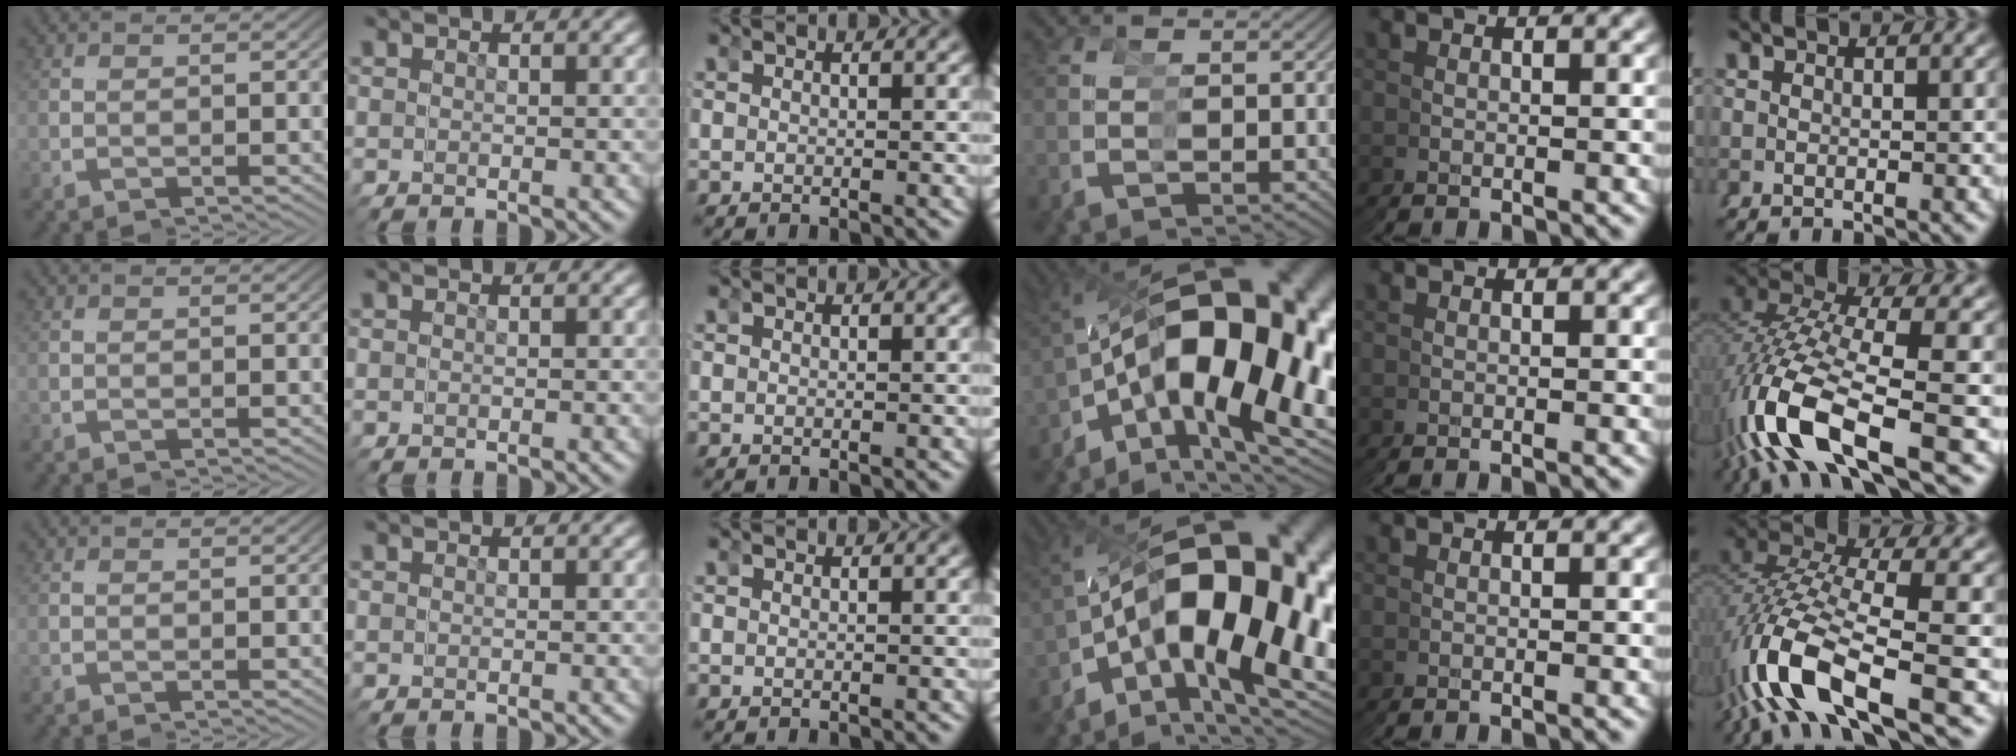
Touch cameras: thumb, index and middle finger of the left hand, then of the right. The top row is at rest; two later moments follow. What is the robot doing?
{"motion": "grasp_and_lifting", "object": "tape"}